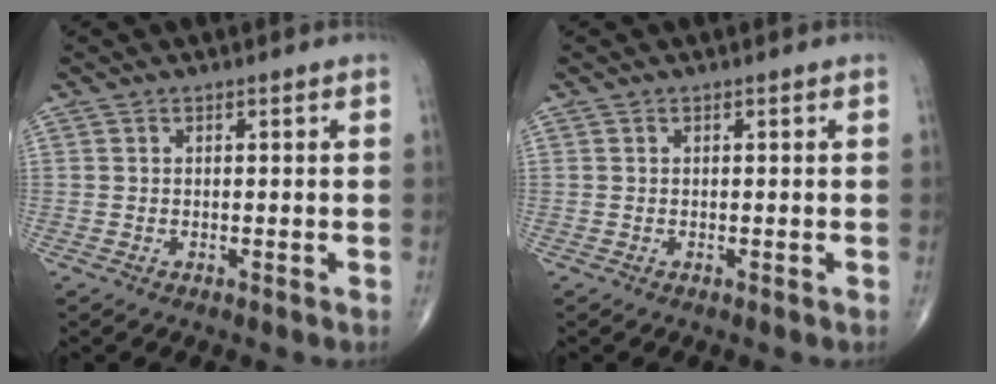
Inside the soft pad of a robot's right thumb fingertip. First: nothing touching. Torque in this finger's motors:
{"motor_torque": [-0.08, 0.11, -0.02, 0.00, 0.00]}